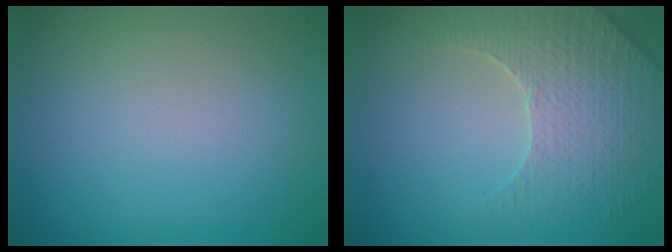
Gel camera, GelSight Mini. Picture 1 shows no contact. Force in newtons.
{"total": 3.8, "press": 3.7, "slide": 0.9}